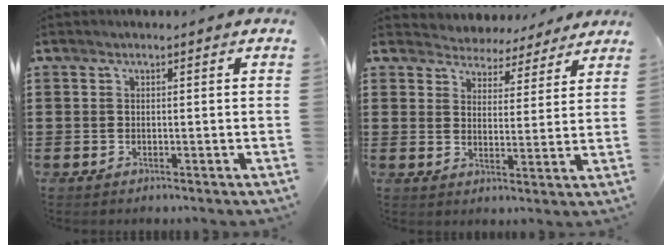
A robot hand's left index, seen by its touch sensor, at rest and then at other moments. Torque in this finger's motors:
{"motor_torque": [2.14, 0.00, 0.21, -0.06]}